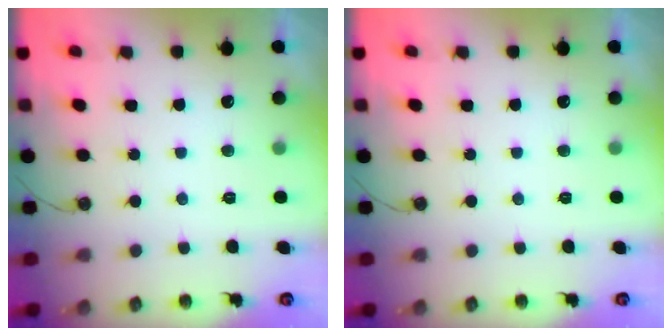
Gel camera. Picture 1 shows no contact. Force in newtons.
{"total": 0.0}